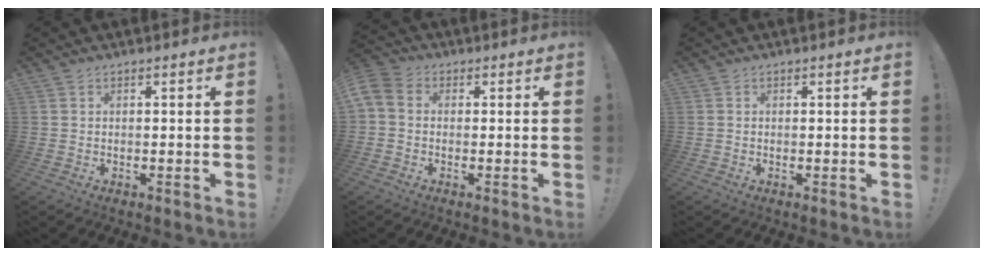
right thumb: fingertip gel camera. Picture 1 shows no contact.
{"total": 4.8, "force": [0.1, 3.4, 3.4], "torque": [-0.085, -0.001, 0.004]}
{"total": 0.6, "force": [0.0, 0.5, -0.2], "torque": [0.005, 0.002, 0.000]}